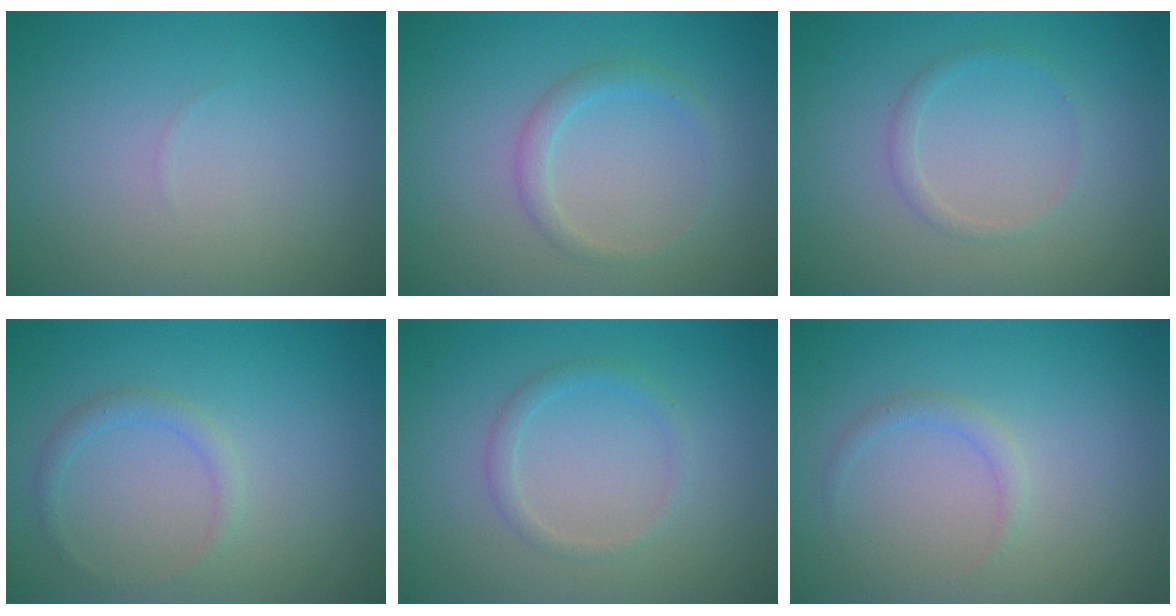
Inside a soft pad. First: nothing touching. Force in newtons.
{"total": 1.5, "press": 1.5, "slide": 0.1}
{"total": 1.0, "press": 1.0, "slide": 0.1}
{"total": 1.2, "press": 1.2, "slide": 0.2}
{"total": 1.4, "press": 1.4, "slide": 0.1}
{"total": 1.0, "press": 1.0, "slide": 0.0}